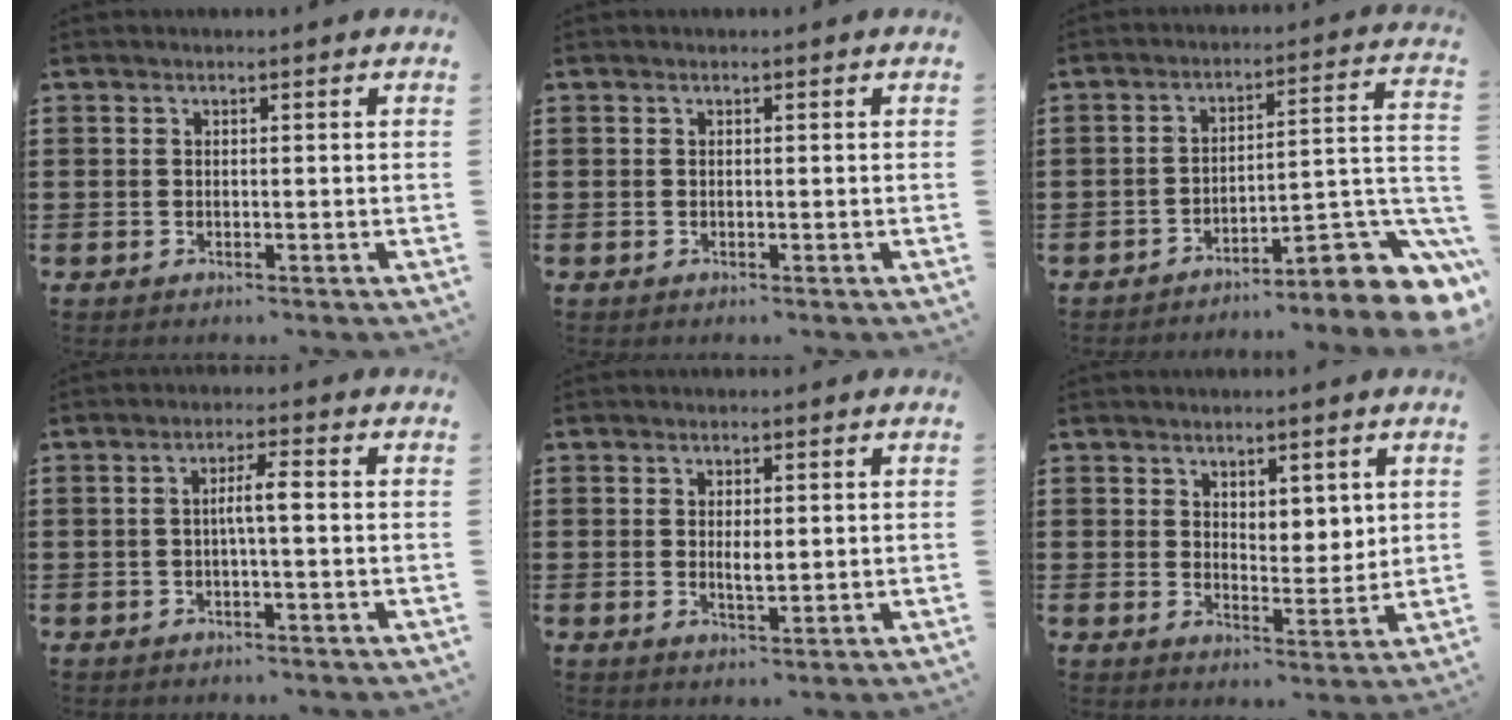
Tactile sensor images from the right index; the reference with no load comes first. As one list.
[{"total": 0.0}, {"total": 7.7, "force": [-5.0, 1.9, 5.6], "torque": [-0.071, -0.008, -0.096]}, {"total": 3.3, "force": [-0.3, 0.3, 3.3], "torque": [-0.061, 0.001, -0.008]}, {"total": 2.2, "force": [0.2, 0.7, 2.1], "torque": [-0.040, -0.001, 0.004]}, {"total": 3.9, "force": [3.1, 2.1, 1.0], "torque": [-0.020, 0.000, 0.056]}]